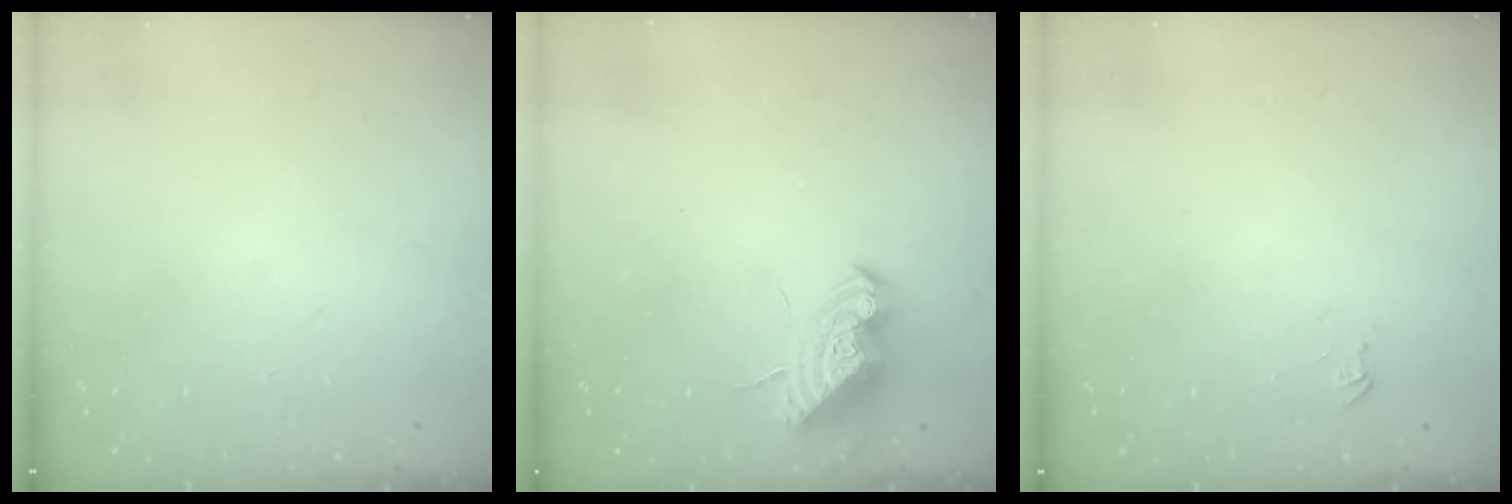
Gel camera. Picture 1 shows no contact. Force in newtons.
{"total": 11.2, "press": 11.1, "slide": 1.2}
{"total": 2.6, "press": 2.6, "slide": 0.3}